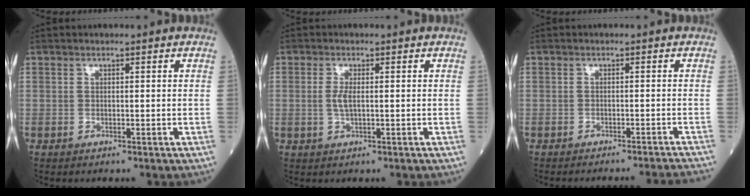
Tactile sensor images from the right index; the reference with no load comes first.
{"total": 2.2, "force": [0.1, 0.6, 2.1], "torque": [-0.049, -0.002, 0.002]}
{"total": 9.2, "force": [-8.9, -1.3, 1.9], "torque": [-0.005, -0.012, -0.100]}